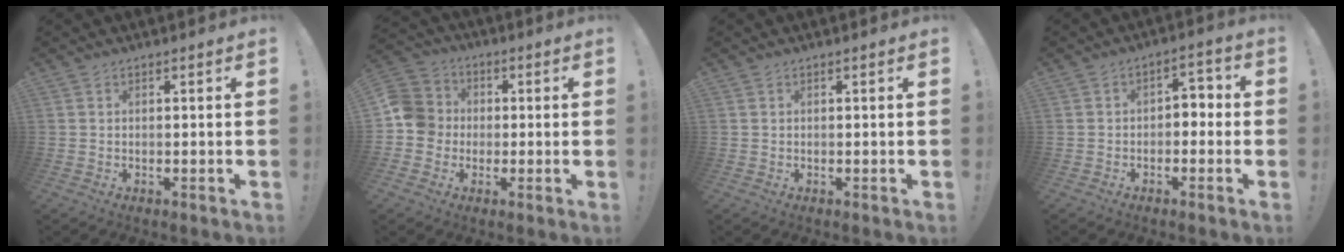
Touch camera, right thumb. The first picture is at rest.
{"total": 9.5, "force": [-1.1, 9.0, 2.8], "torque": [-0.051, 0.021, -0.016]}
{"total": 0.0}
{"total": 4.4, "force": [-2.0, 3.1, 2.3], "torque": [-0.030, 0.017, -0.038]}